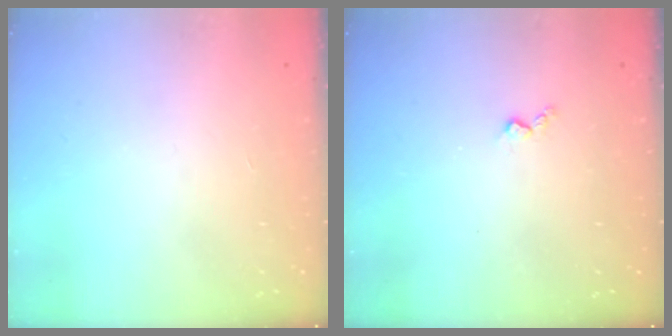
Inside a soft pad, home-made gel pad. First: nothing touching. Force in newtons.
{"total": 2.9, "press": 2.9, "slide": 0.5}